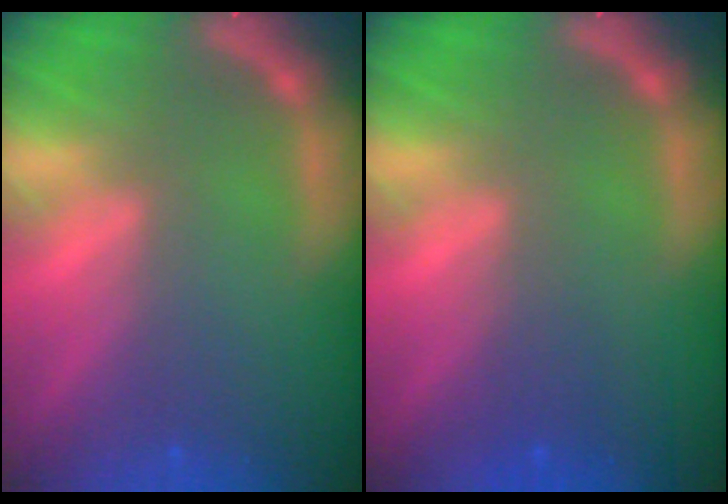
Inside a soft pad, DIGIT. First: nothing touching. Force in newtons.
{"total": 1.5}